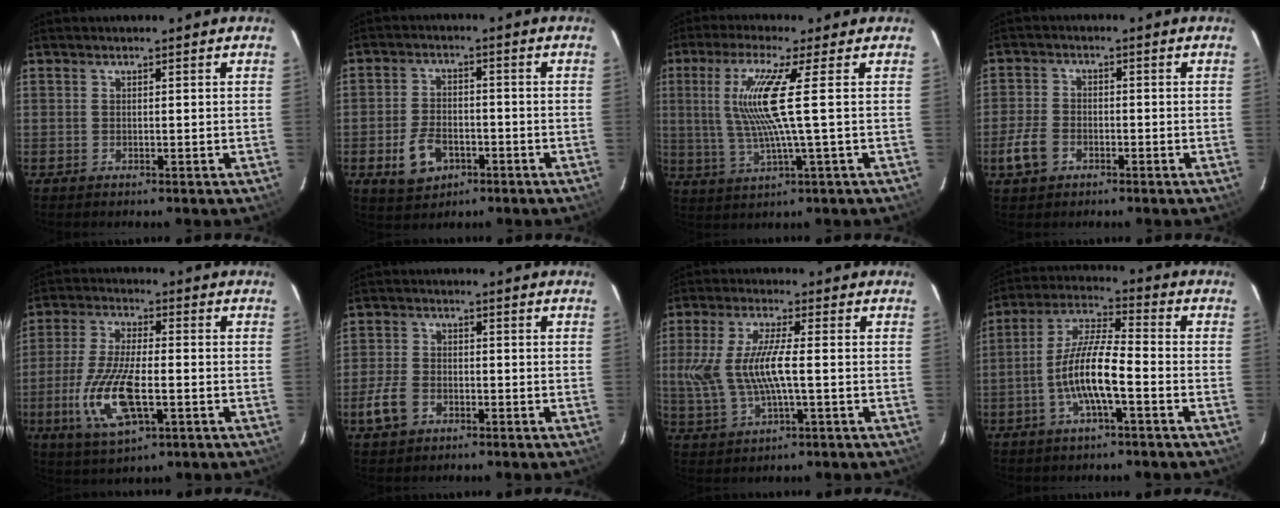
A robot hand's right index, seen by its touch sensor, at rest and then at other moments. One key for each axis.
{"total": 7.6, "fx": -3.3, "fy": 5.0, "fz": 4.7, "tx": -0.101, "ty": 0.008, "tz": -0.050}
{"total": 10.2, "fx": 1.5, "fy": -1.4, "fz": 10.0, "tx": -0.199, "ty": -0.007, "tz": 0.037}
{"total": 5.7, "fx": -2.7, "fy": 4.1, "fz": 2.9, "tx": -0.075, "ty": 0.006, "tz": -0.050}
{"total": 13.9, "fx": -4.0, "fy": 5.0, "fz": 12.3, "tx": -0.262, "ty": -0.013, "tz": -0.074}
{"total": 6.0, "fx": -2.8, "fy": 4.3, "fz": 3.1, "tx": -0.080, "ty": 0.006, "tz": -0.052}
{"total": 10.7, "fx": -0.5, "fy": 3.1, "fz": 10.2, "tx": -0.211, "ty": -0.002, "tz": -0.003}
{"total": 10.8, "fx": -3.7, "fy": 1.9, "fz": 10.0, "tx": -0.207, "ty": 0.005, "tz": -0.074}